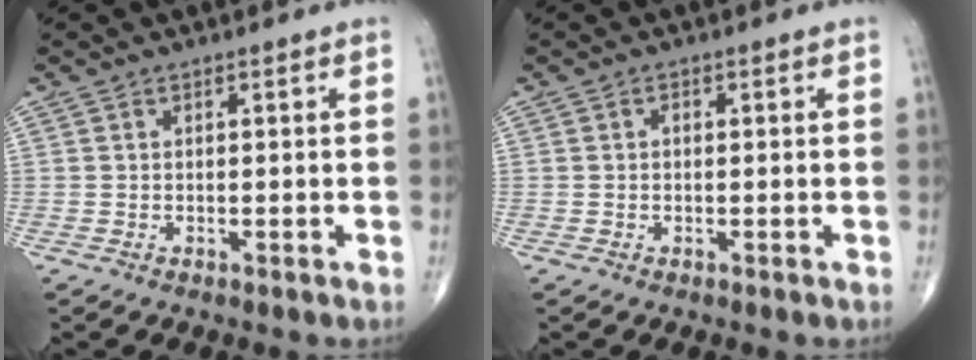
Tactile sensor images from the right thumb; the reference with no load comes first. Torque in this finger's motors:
{"motor_torque": [-0.27, 0.71, 0.30, 0.18, 0.02]}